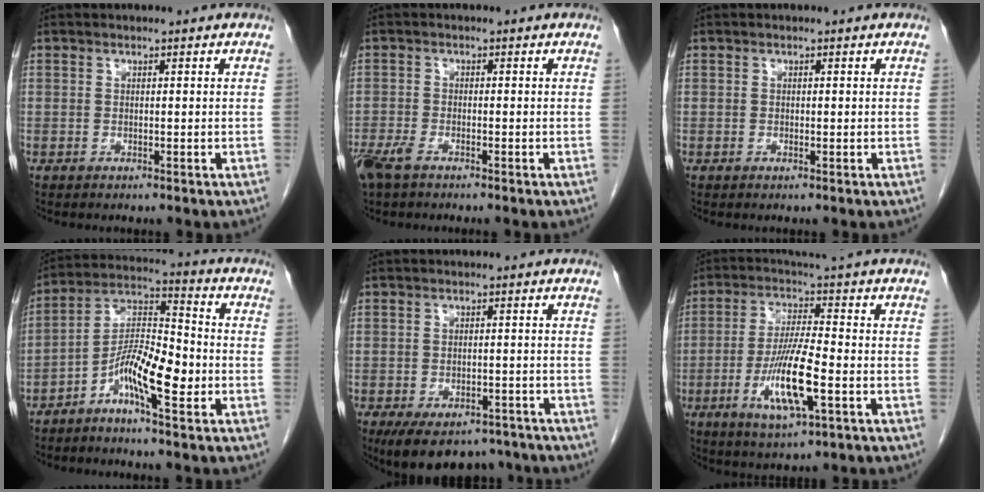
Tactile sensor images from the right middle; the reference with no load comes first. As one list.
[{"total": 3.9, "force": [-2.7, 1.1, 2.5], "torque": [-0.057, -0.008, -0.050]}, {"total": 0.0}, {"total": 9.7, "force": [-3.9, 2.1, 8.7], "torque": [-0.160, 0.017, -0.074]}, {"total": 9.6, "force": [-7.6, 4.4, 4.1], "torque": [-0.057, -0.001, -0.109]}, {"total": 9.8, "force": [-2.7, 0.4, 9.5], "torque": [-0.190, -0.018, -0.049]}]